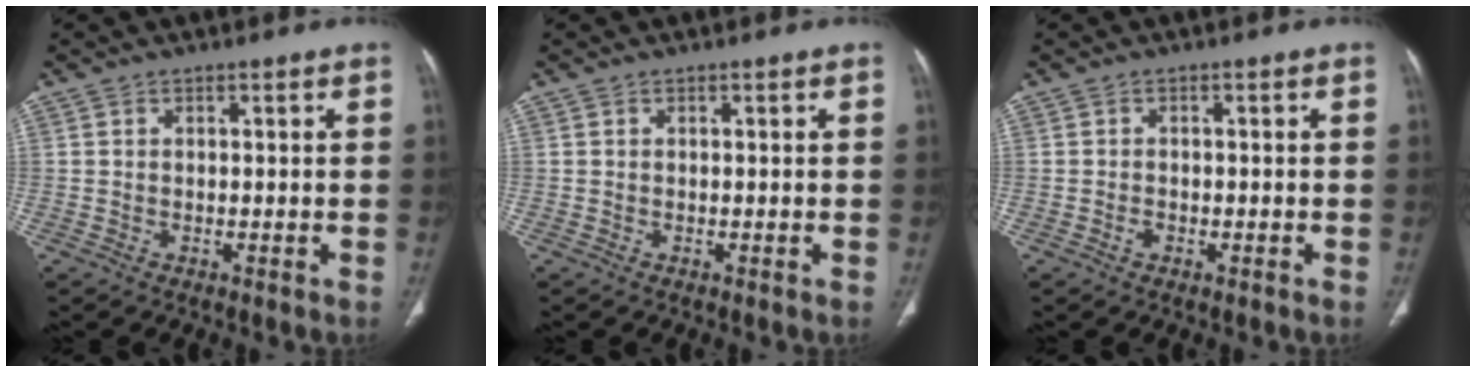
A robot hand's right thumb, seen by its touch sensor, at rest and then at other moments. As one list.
[{"total": 0.0}, {"total": 1.0, "force": [-0.6, 0.6, 0.6], "torque": [-0.011, 0.004, -0.010]}]